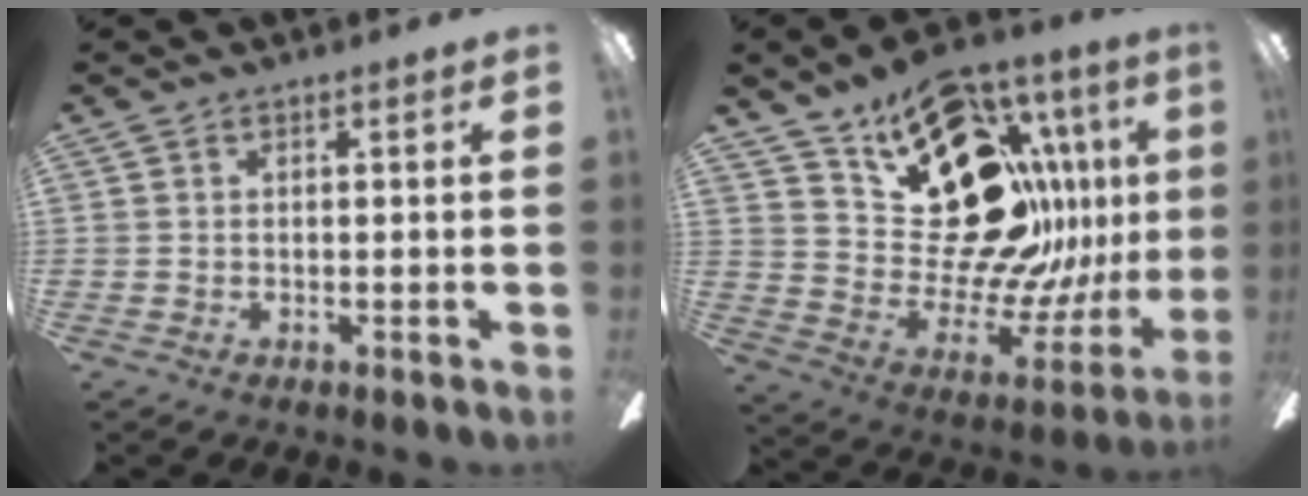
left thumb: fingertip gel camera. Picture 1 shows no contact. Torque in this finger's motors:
{"motor_torque": [0.60, 0.63, 1.31, -1.49, 0.19]}